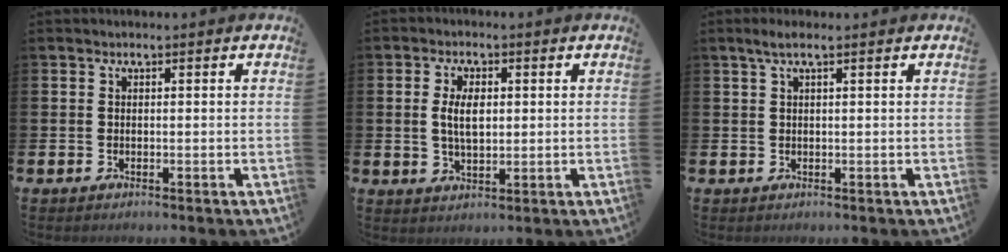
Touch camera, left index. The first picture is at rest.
{"total": 4.5, "force": [1.0, 2.3, 3.7], "torque": [-0.052, -0.001, 0.011]}
{"total": 1.9, "force": [1.2, 0.1, 1.5], "torque": [-0.031, 0.005, 0.020]}